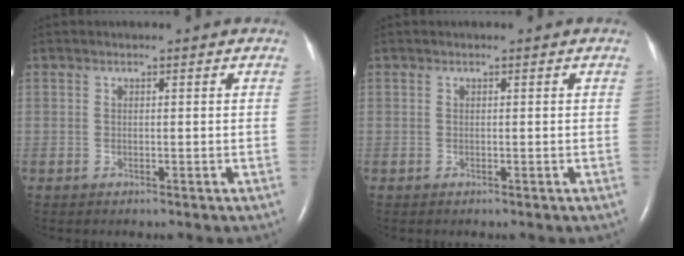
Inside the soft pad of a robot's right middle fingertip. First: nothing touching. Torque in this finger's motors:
{"motor_torque": [0.02, -0.06, 0.00, 0.00]}